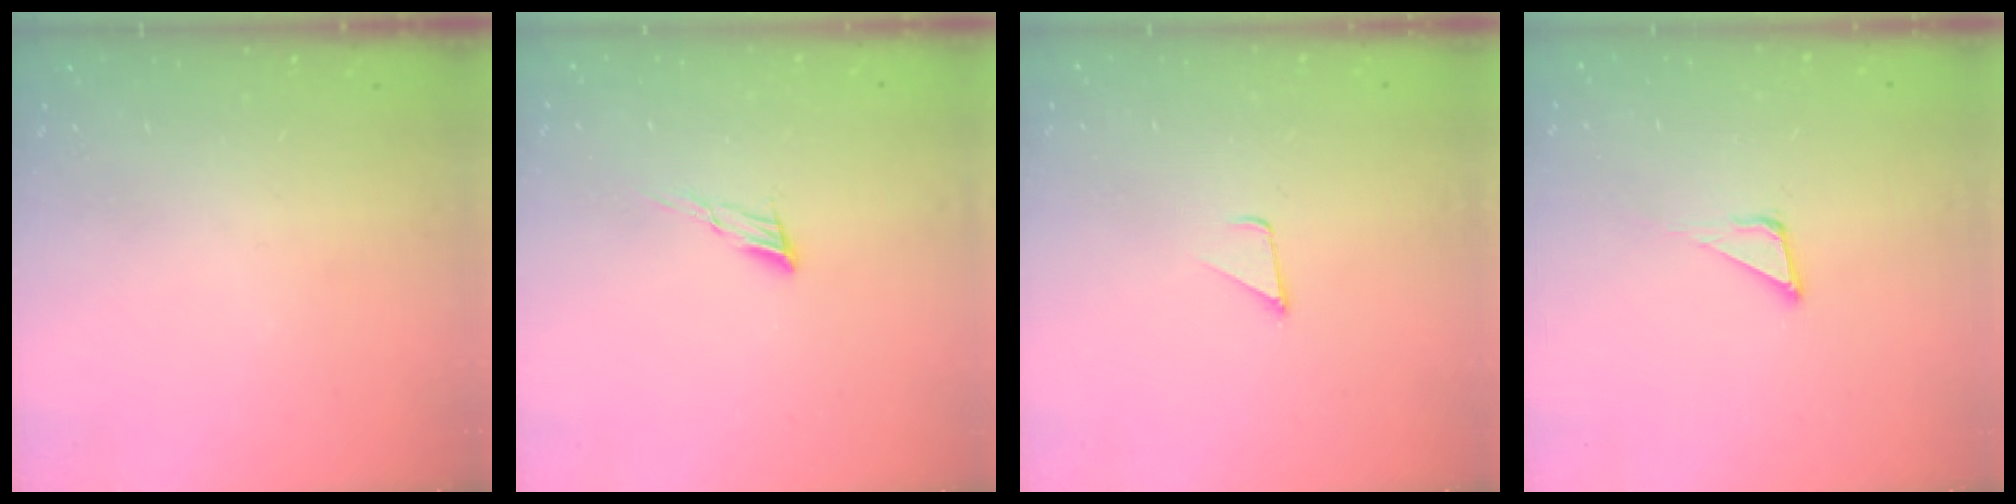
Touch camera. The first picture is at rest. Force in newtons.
{"total": 7.3, "press": 7.2, "slide": 1.2}
{"total": 1.8, "press": 1.7, "slide": 0.1}
{"total": 3.8, "press": 3.7, "slide": 0.2}